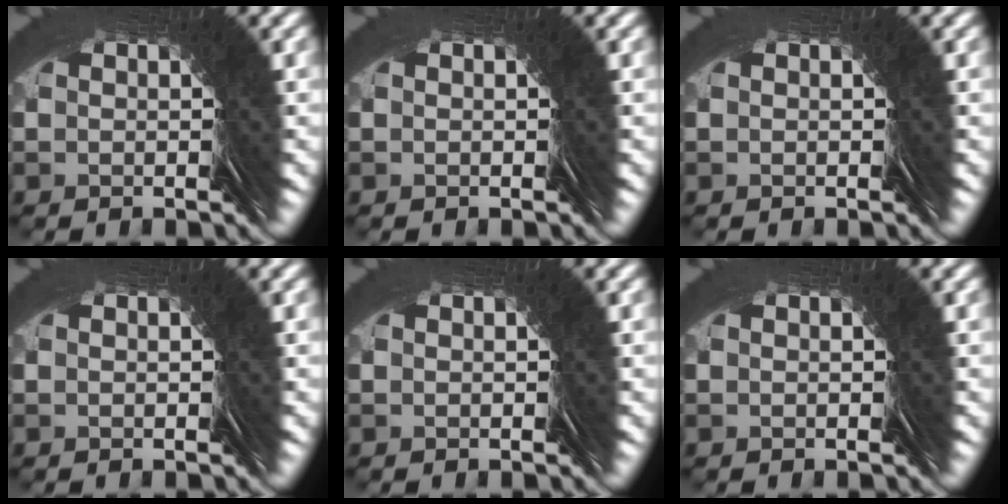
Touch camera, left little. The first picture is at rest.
{"total": 0.0}
{"total": 0.0}
{"total": 0.0}
{"total": 0.0}
{"total": 0.0}